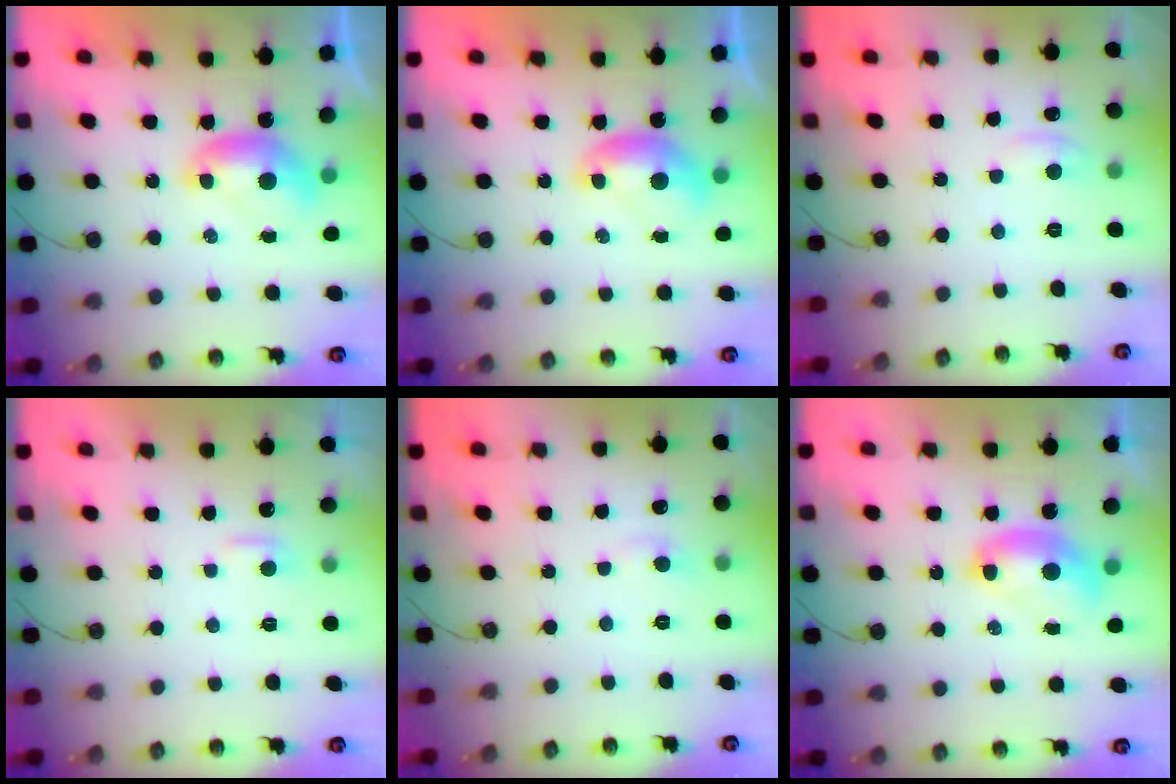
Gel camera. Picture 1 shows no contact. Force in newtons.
{"total": 0.0}
{"total": 1.2, "press": 1.0, "slide": 0.6}
{"total": 2.4, "press": 2.3, "slide": 0.3}
{"total": 0.6, "press": 0.2, "slide": 0.5}
{"total": 2.6, "press": 2.6, "slide": 0.1}